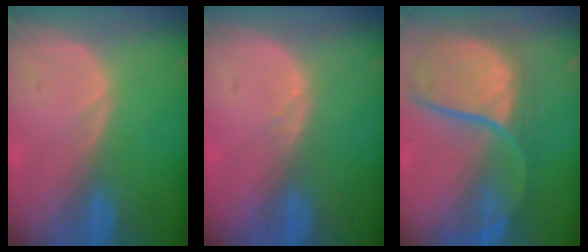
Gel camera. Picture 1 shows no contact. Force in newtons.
{"total": 0.7, "press": 0.5, "slide": 0.5}
{"total": 11.9, "press": 9.8, "slide": 6.7}